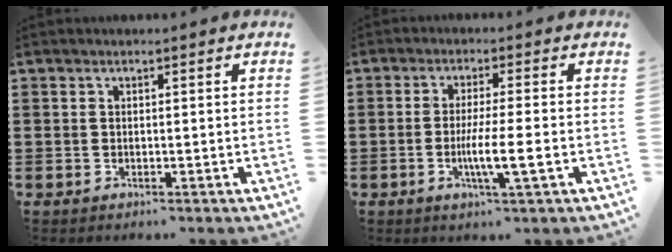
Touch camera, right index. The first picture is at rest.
{"total": 6.3, "force": [-1.6, 0.3, 6.1], "torque": [-0.116, -0.015, -0.031]}